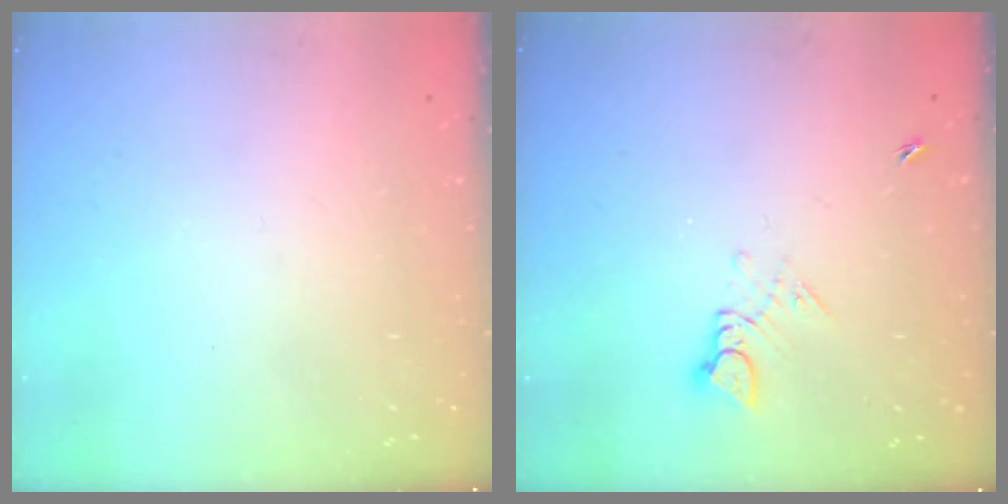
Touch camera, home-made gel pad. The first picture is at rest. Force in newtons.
{"total": 3.4, "press": 3.4, "slide": 0.5}